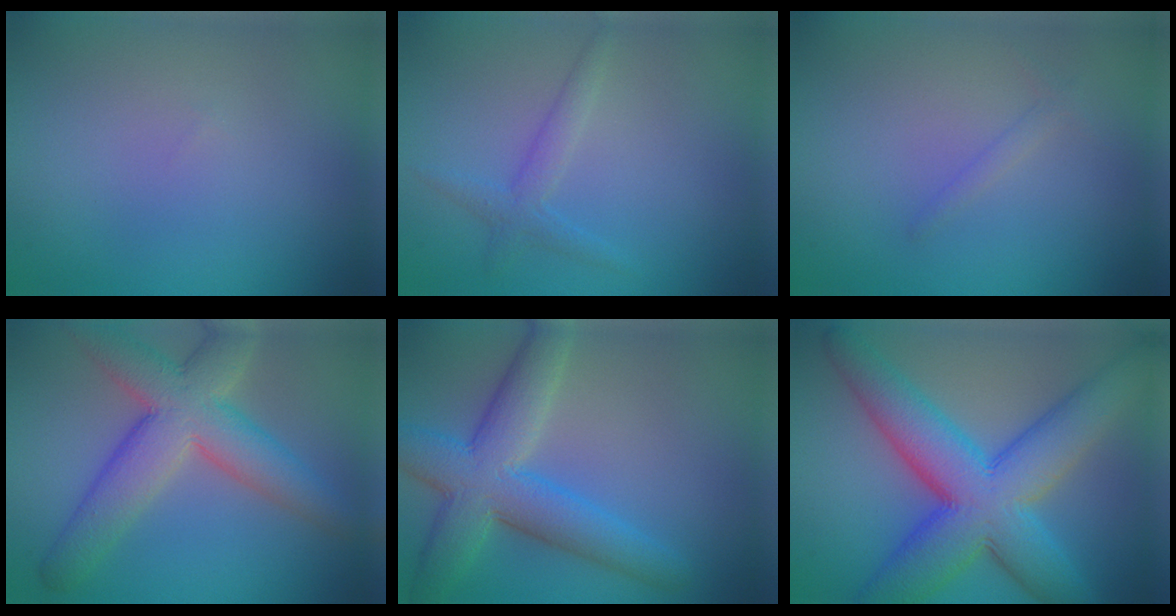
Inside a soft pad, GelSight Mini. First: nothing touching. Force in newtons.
{"total": 1.8, "press": 1.8, "slide": 0.0}
{"total": 0.9, "press": 0.9, "slide": 0.0}
{"total": 8.0, "press": 8.0, "slide": 0.5}
{"total": 7.1, "press": 7.1, "slide": 0.2}
{"total": 11.2, "press": 11.2, "slide": 0.2}